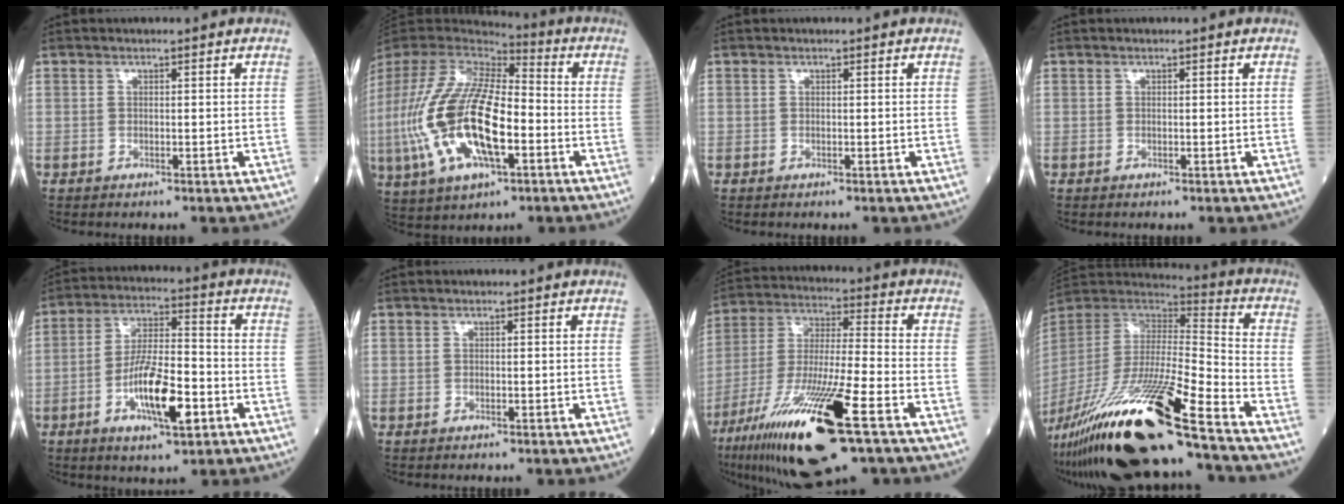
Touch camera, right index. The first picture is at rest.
{"total": 23.0, "force": [-5.3, 8.4, 20.8], "torque": [-0.497, -0.025, -0.097]}
{"total": 0.0}
{"total": 0.0}
{"total": 11.9, "force": [-4.4, 2.8, 10.7], "torque": [-0.201, -0.003, -0.076]}
{"total": 0.0}
{"total": 22.0, "force": [-11.6, 2.6, 18.5], "torque": [-0.357, -0.051, -0.205]}
{"total": 28.4, "force": [-19.6, 2.2, 20.5], "torque": [-0.398, -0.060, -0.358]}